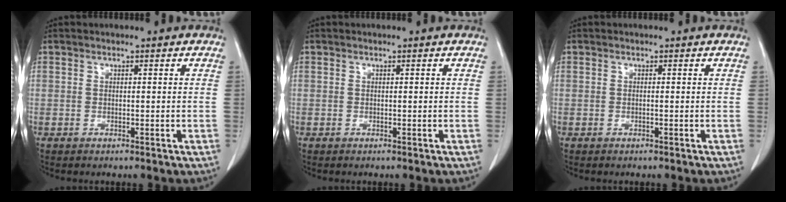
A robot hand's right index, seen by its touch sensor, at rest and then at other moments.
{"total": 0.0}
{"total": 0.0}